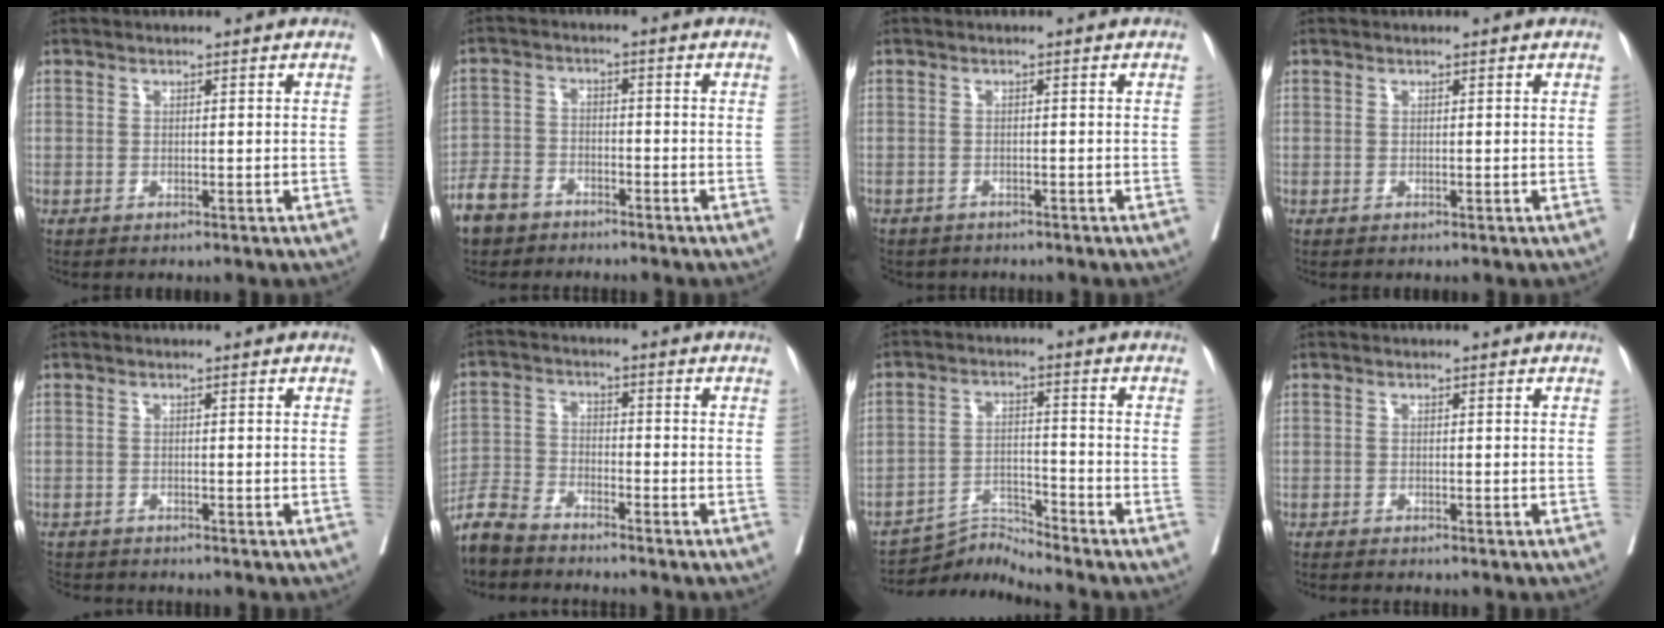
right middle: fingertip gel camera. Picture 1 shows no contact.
{"total": 6.3, "force": [-5.1, 3.5, 1.5], "torque": [-0.044, -0.005, -0.100]}
{"total": 5.3, "force": [-4.4, 2.7, 1.0], "torque": [-0.023, -0.003, -0.062]}
{"total": 0.0}
{"total": 4.2, "force": [-4.1, 1.1, 0.3], "torque": [-0.006, -0.011, -0.069]}
{"total": 8.7, "force": [-8.2, 2.0, 2.2], "torque": [-0.046, -0.014, -0.160]}
{"total": 6.1, "force": [-5.5, -2.1, -1.3], "torque": [0.010, 0.001, -0.101]}
{"total": 2.4, "force": [-2.3, 0.1, 0.5], "torque": [-0.010, -0.009, -0.038]}